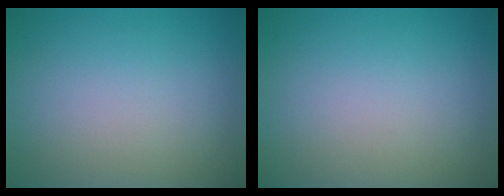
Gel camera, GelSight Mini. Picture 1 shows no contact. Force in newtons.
{"total": 0.0}